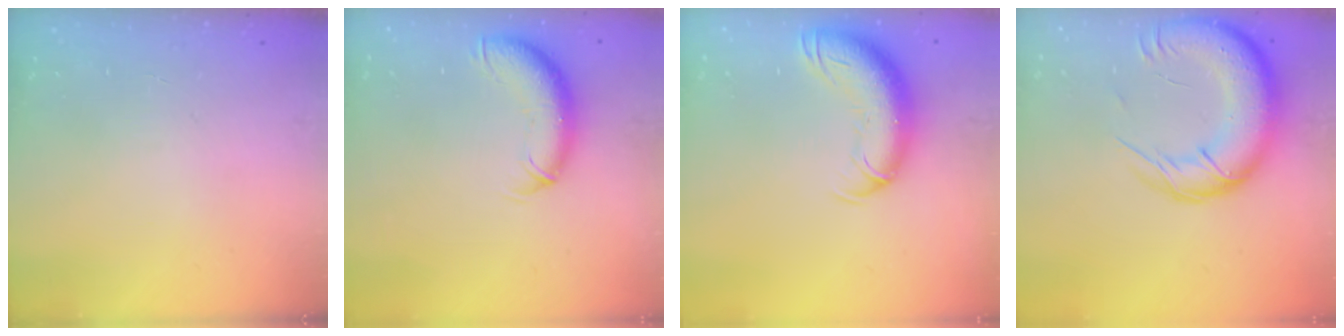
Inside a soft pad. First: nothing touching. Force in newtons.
{"total": 10.9, "press": 10.6, "slide": 2.3}
{"total": 15.2, "press": 14.8, "slide": 3.6}
{"total": 22.3, "press": 21.7, "slide": 5.0}